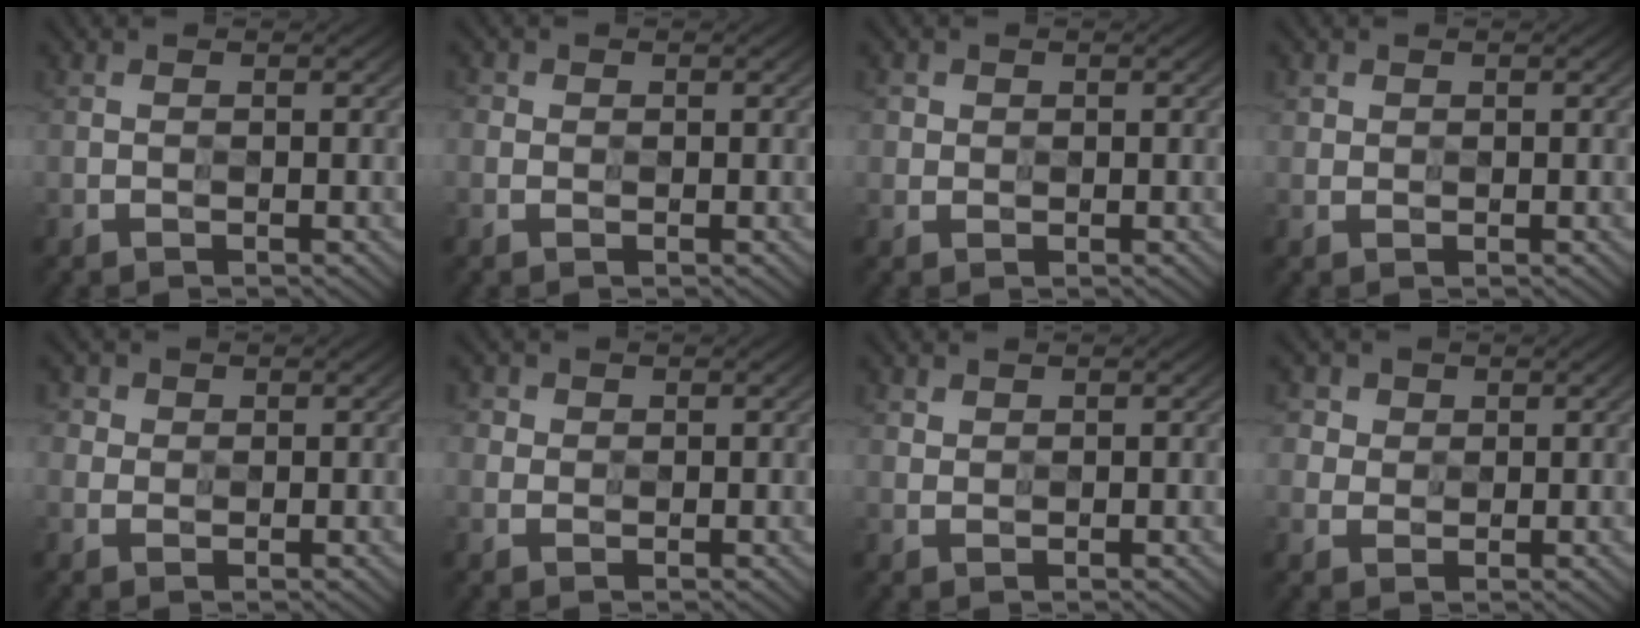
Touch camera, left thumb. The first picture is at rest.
{"total": 1.6, "force": [0.3, 1.6, 0.4], "torque": [-0.010, -0.001, -0.001]}
{"total": 2.2, "force": [1.0, 1.9, 0.0], "torque": [-0.009, -0.003, 0.018]}
{"total": 1.7, "force": [1.1, 1.3, -0.1], "torque": [-0.004, -0.002, 0.022]}
{"total": 2.7, "force": [1.3, 2.4, 0.2], "torque": [-0.014, 0.000, 0.023]}
{"total": 2.3, "force": [1.0, 2.1, 0.1], "torque": [-0.009, 0.000, 0.016]}
{"total": 1.7, "force": [1.5, 0.9, -0.2], "torque": [0.001, 0.000, 0.030]}
{"total": 3.8, "force": [2.1, 3.2, 0.3], "torque": [-0.032, 0.004, 0.035]}